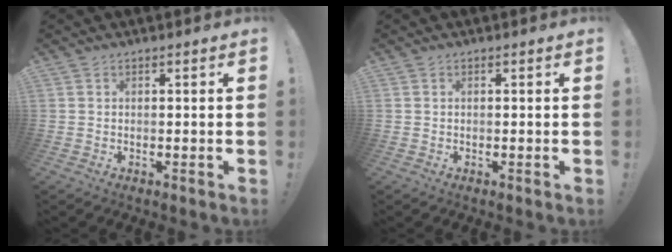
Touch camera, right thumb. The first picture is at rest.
{"total": 0.0}